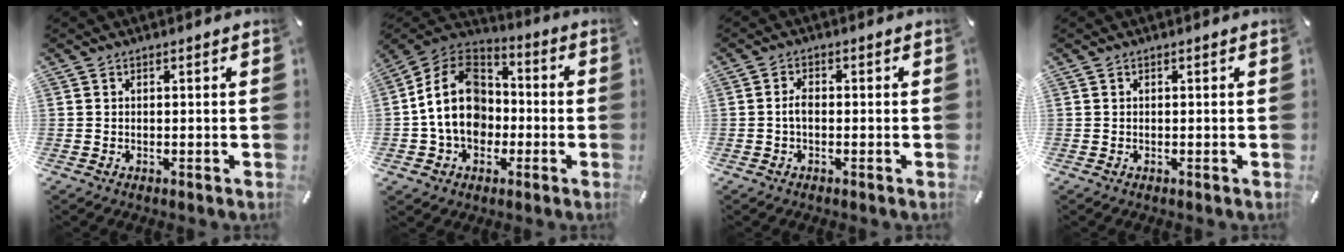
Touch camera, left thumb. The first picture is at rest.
{"total": 15.4, "force": [-2.4, 12.6, 8.5], "torque": [-0.184, 0.024, -0.044]}
{"total": 2.3, "force": [-0.5, 1.0, 2.0], "torque": [-0.045, 0.002, -0.012]}
{"total": 0.0}